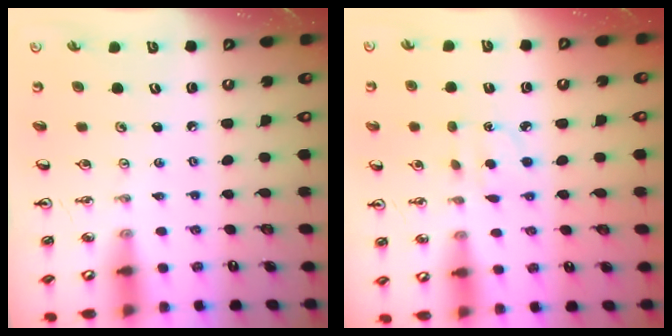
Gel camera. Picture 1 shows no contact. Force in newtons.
{"total": 2.8, "press": 2.6, "slide": 0.8}